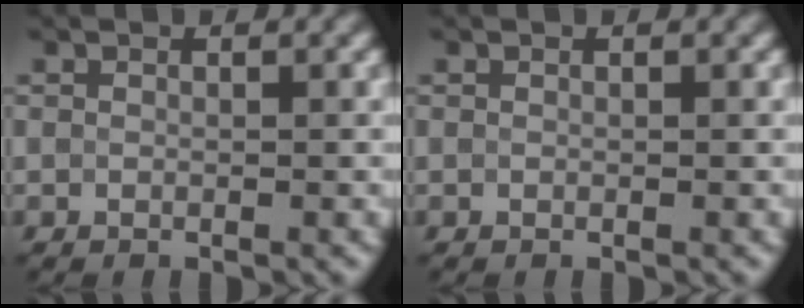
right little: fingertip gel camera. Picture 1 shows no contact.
{"total": 0.0}